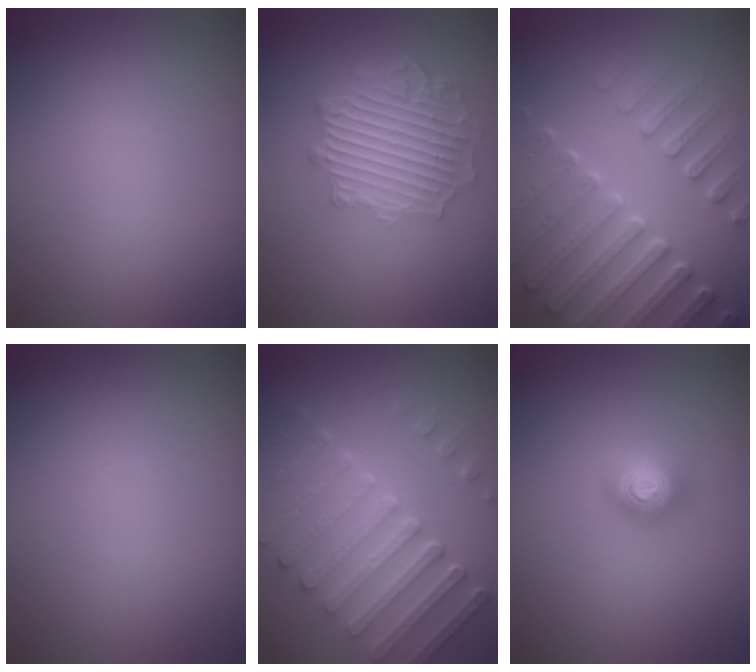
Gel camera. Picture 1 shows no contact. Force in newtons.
{"total": 6.3, "press": 4.8, "slide": 4.1}
{"total": 7.8, "press": 6.0, "slide": 5.0}
{"total": 0.0}
{"total": 7.5, "press": 5.7, "slide": 4.9}
{"total": 2.0, "press": 2.0, "slide": 0.2}